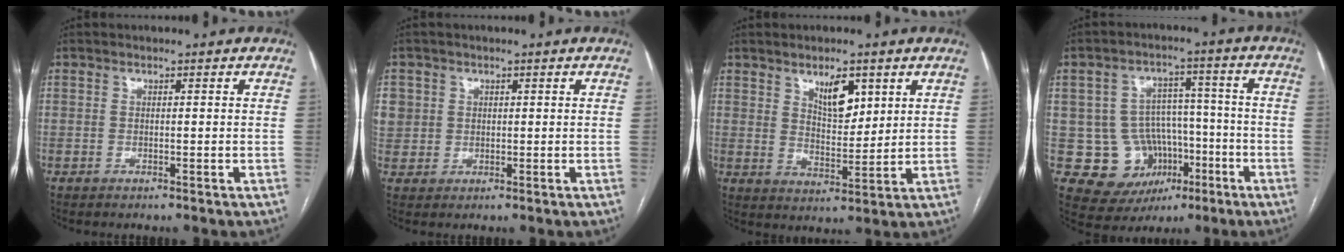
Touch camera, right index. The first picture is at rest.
{"total": 5.8, "force": [1.4, 5.5, 1.3], "torque": [-0.044, 0.016, 0.037]}
{"total": 6.2, "force": [3.4, 2.6, 4.4], "torque": [-0.076, -0.005, 0.063]}
{"total": 11.7, "force": [-3.5, 10.4, 4.3], "torque": [-0.067, 0.036, -0.036]}